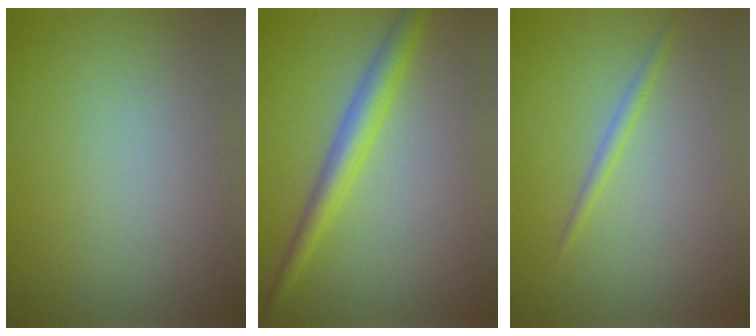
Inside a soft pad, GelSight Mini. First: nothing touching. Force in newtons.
{"total": 3.0, "press": 3.0, "slide": 0.1}
{"total": 1.0, "press": 1.0, "slide": 0.1}